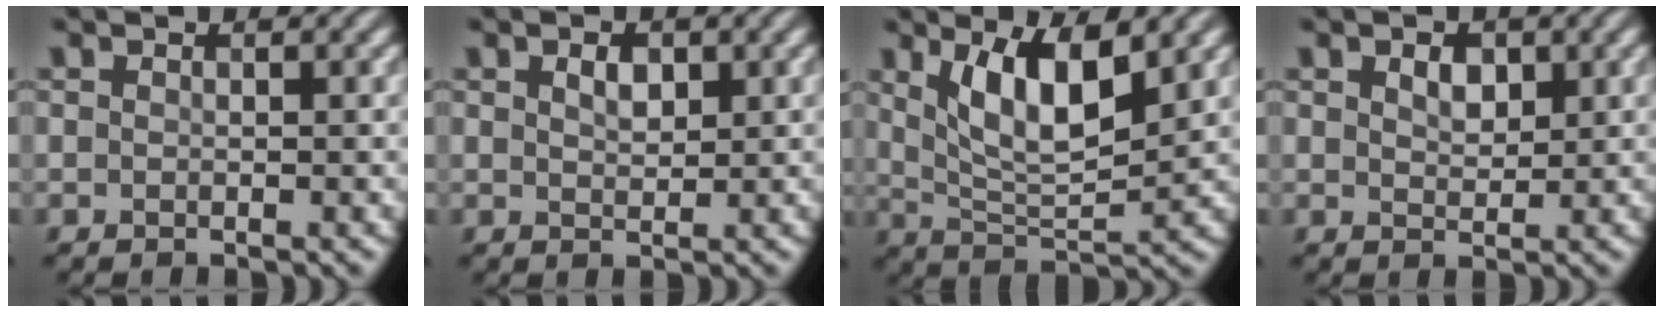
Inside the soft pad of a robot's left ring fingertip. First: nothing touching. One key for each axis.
{"total": 1.7, "fx": 0.8, "fy": 0.9, "fz": 1.1, "tx": -0.020, "ty": 0.001, "tz": 0.015}
{"total": 6.4, "fx": 2.7, "fy": 2.2, "fz": 5.4, "tx": -0.104, "ty": -0.009, "tz": 0.052}
{"total": 1.9, "fx": 0.9, "fy": 1.2, "fz": 1.2, "tx": -0.022, "ty": 0.000, "tz": 0.016}